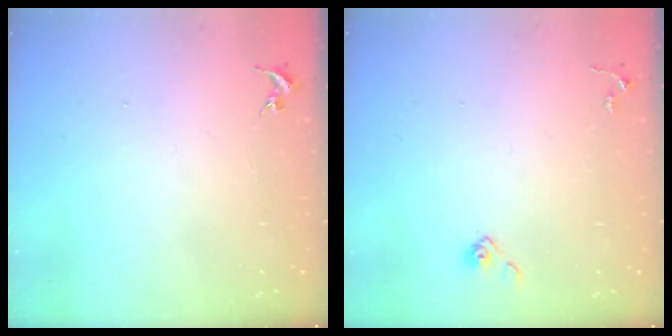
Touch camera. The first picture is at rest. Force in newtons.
{"total": 4.0, "press": 4.0, "slide": 0.4}